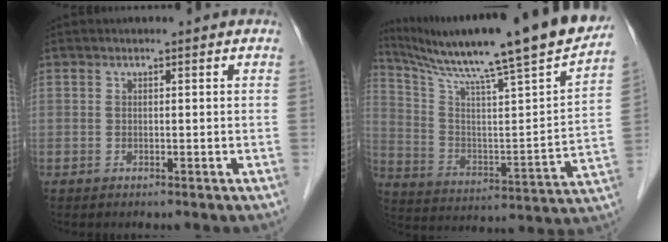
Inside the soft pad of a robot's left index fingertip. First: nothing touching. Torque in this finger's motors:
{"motor_torque": [0.22, -0.35, 0.54, 0.10]}